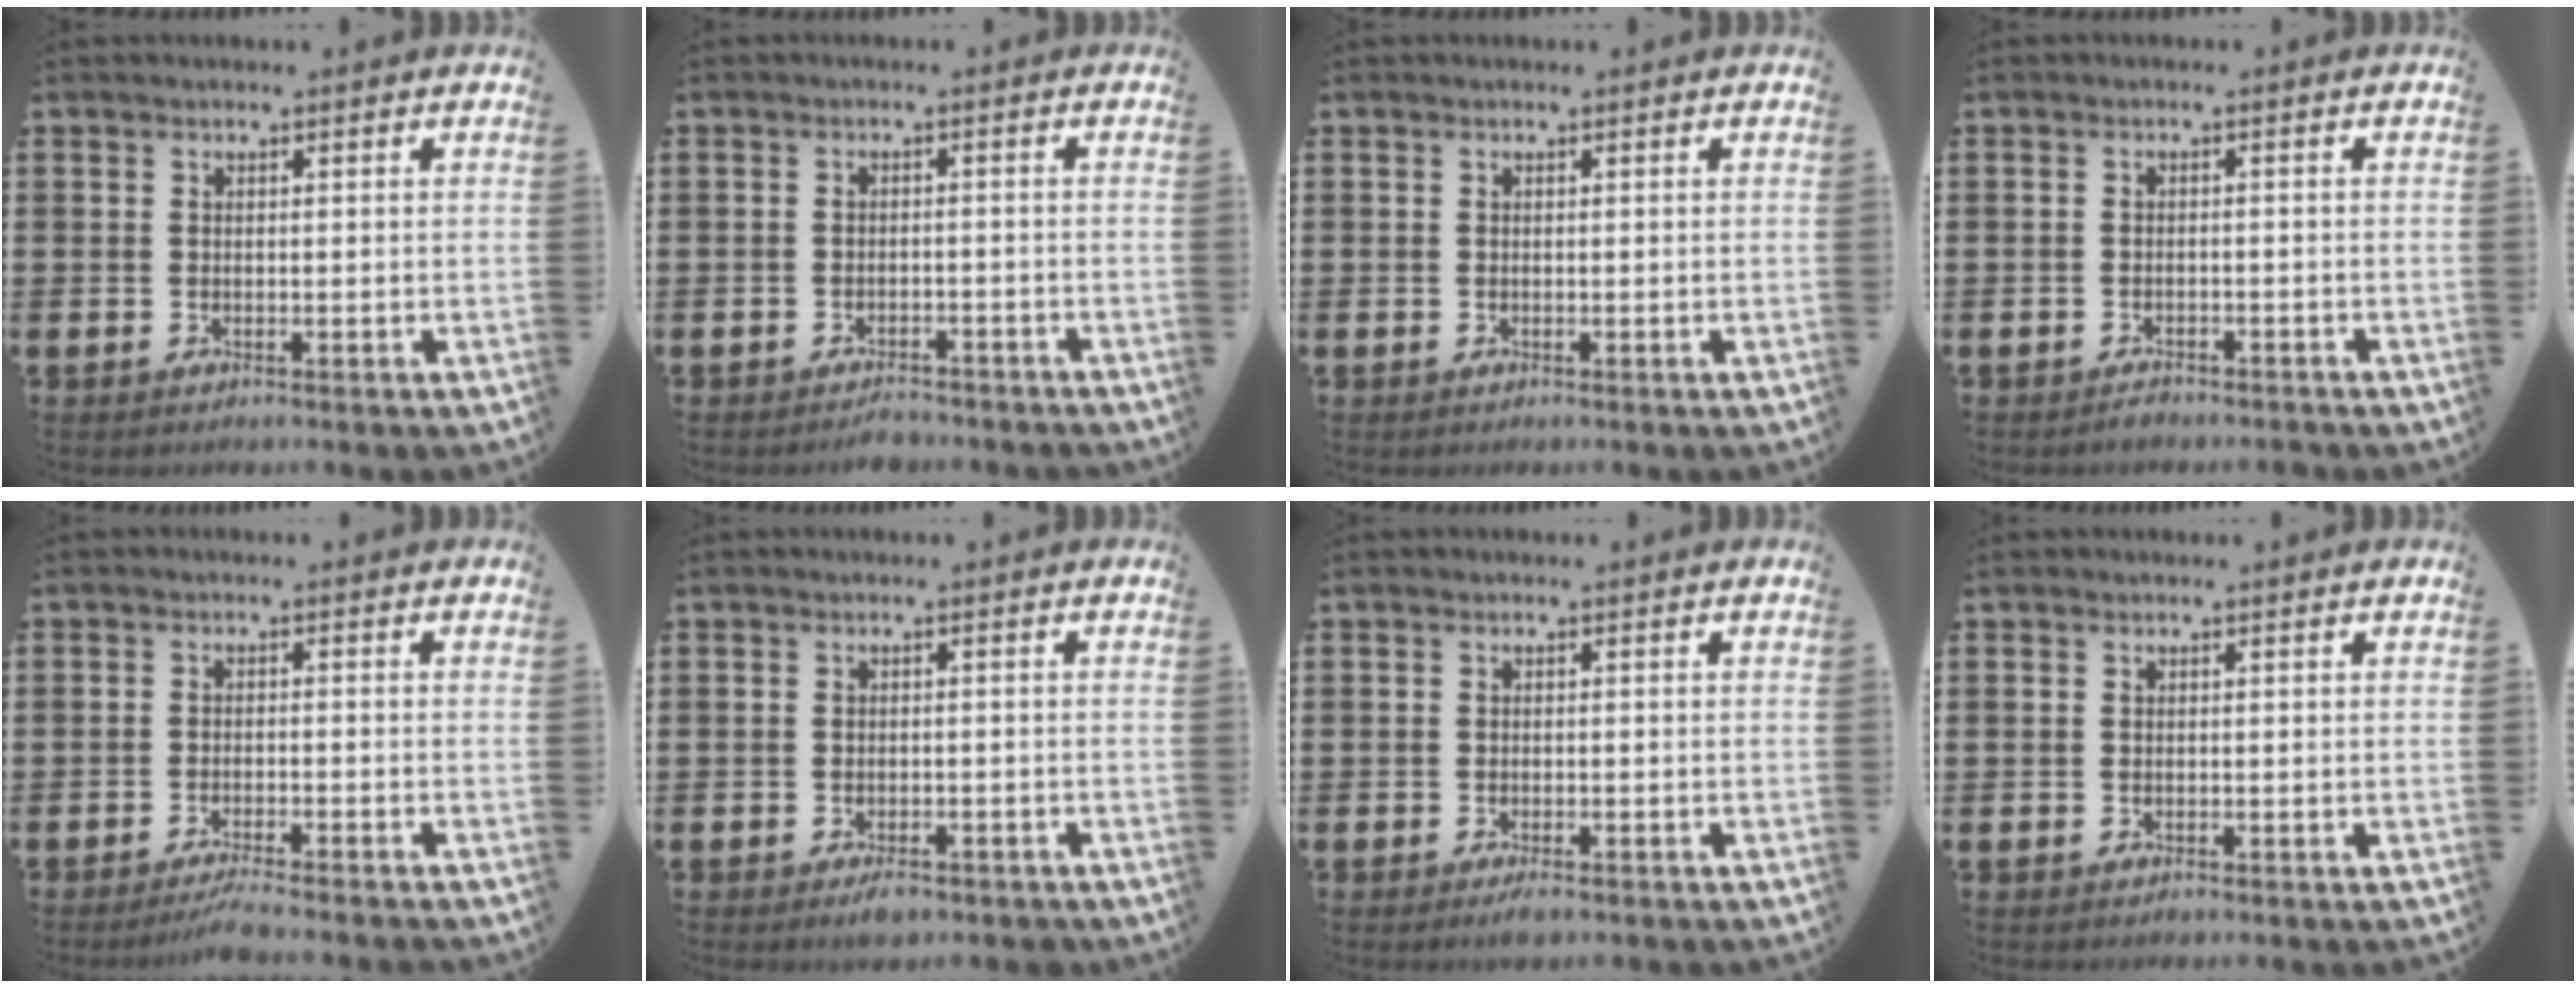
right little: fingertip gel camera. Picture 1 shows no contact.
{"total": 1.7, "force": [-1.7, 0.3, 0.1], "torque": [-0.008, 0.003, -0.035]}
{"total": 0.0}
{"total": 1.1, "force": [-1.0, 0.2, 0.1], "torque": [0.003, -0.003, -0.024]}
{"total": 2.5, "force": [-2.1, -0.2, 1.2], "torque": [-0.018, 0.003, -0.041]}
{"total": 1.4, "force": [-1.1, 0.6, 0.7], "torque": [-0.007, -0.002, -0.025]}
{"total": 1.1, "force": [-0.7, 0.2, 0.7], "torque": [-0.013, -0.001, -0.015]}
{"total": 0.0}